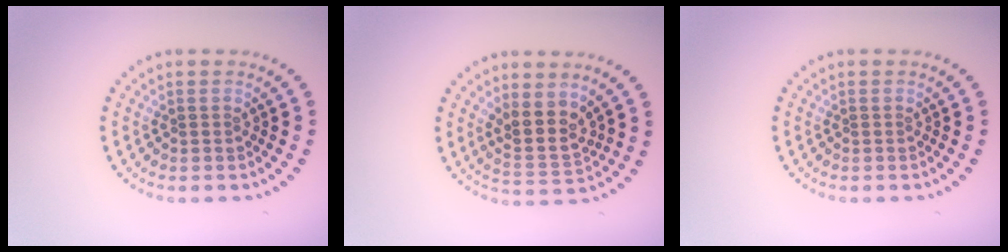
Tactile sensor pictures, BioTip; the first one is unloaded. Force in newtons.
{"total": 3.5, "press": 2.9, "slide": 2.0}
{"total": 0.0}